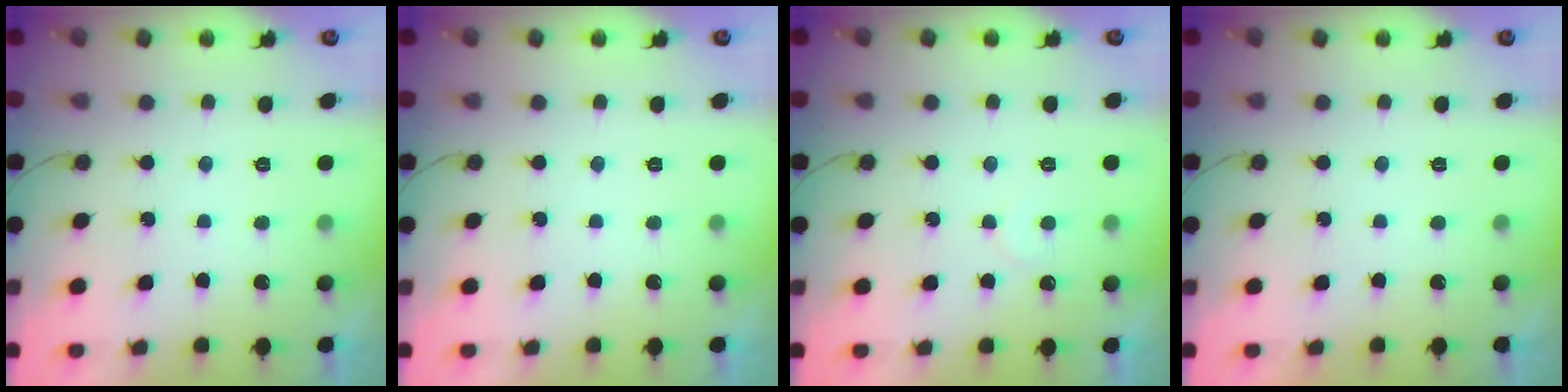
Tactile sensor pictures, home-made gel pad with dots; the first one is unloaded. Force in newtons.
{"total": 0.0}
{"total": 4.9, "press": 4.9, "slide": 0.4}
{"total": 1.8, "press": 1.8, "slide": 0.0}